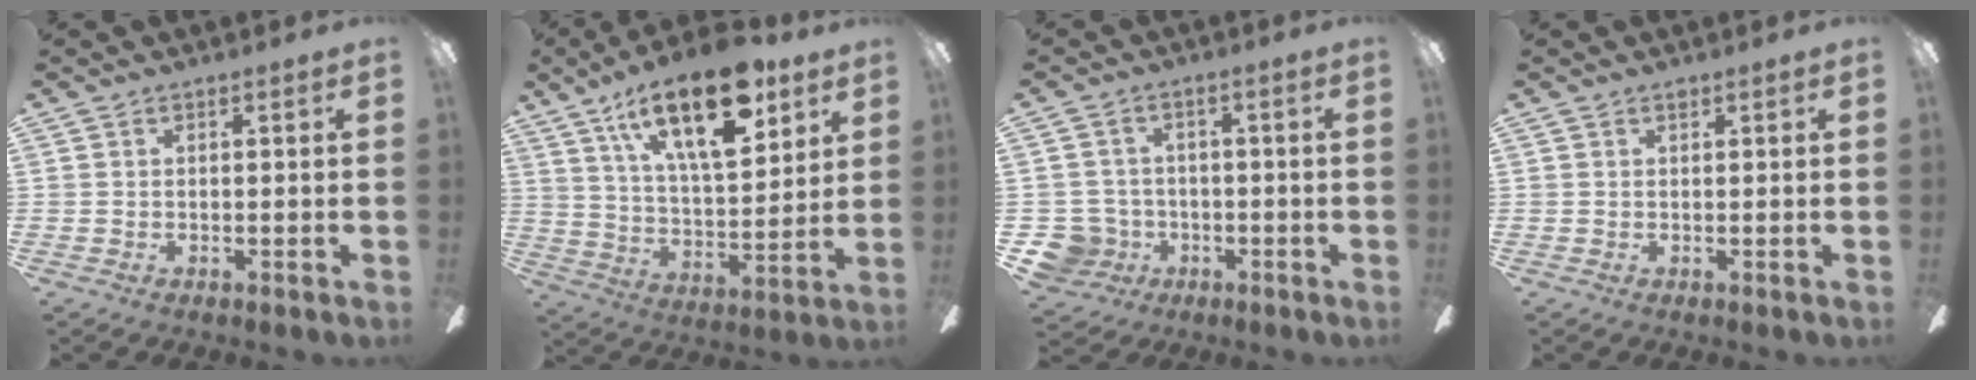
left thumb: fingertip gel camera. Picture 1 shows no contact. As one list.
[{"total": 22.3, "force": [13.0, 9.3, 15.6], "torque": [-0.250, -0.054, 0.215]}, {"total": 7.0, "force": [-2.3, 6.5, 1.3], "torque": [-0.062, 0.016, -0.041]}, {"total": 0.5, "force": [0.4, 0.3, 0.2], "torque": [-0.005, 0.001, 0.007]}]